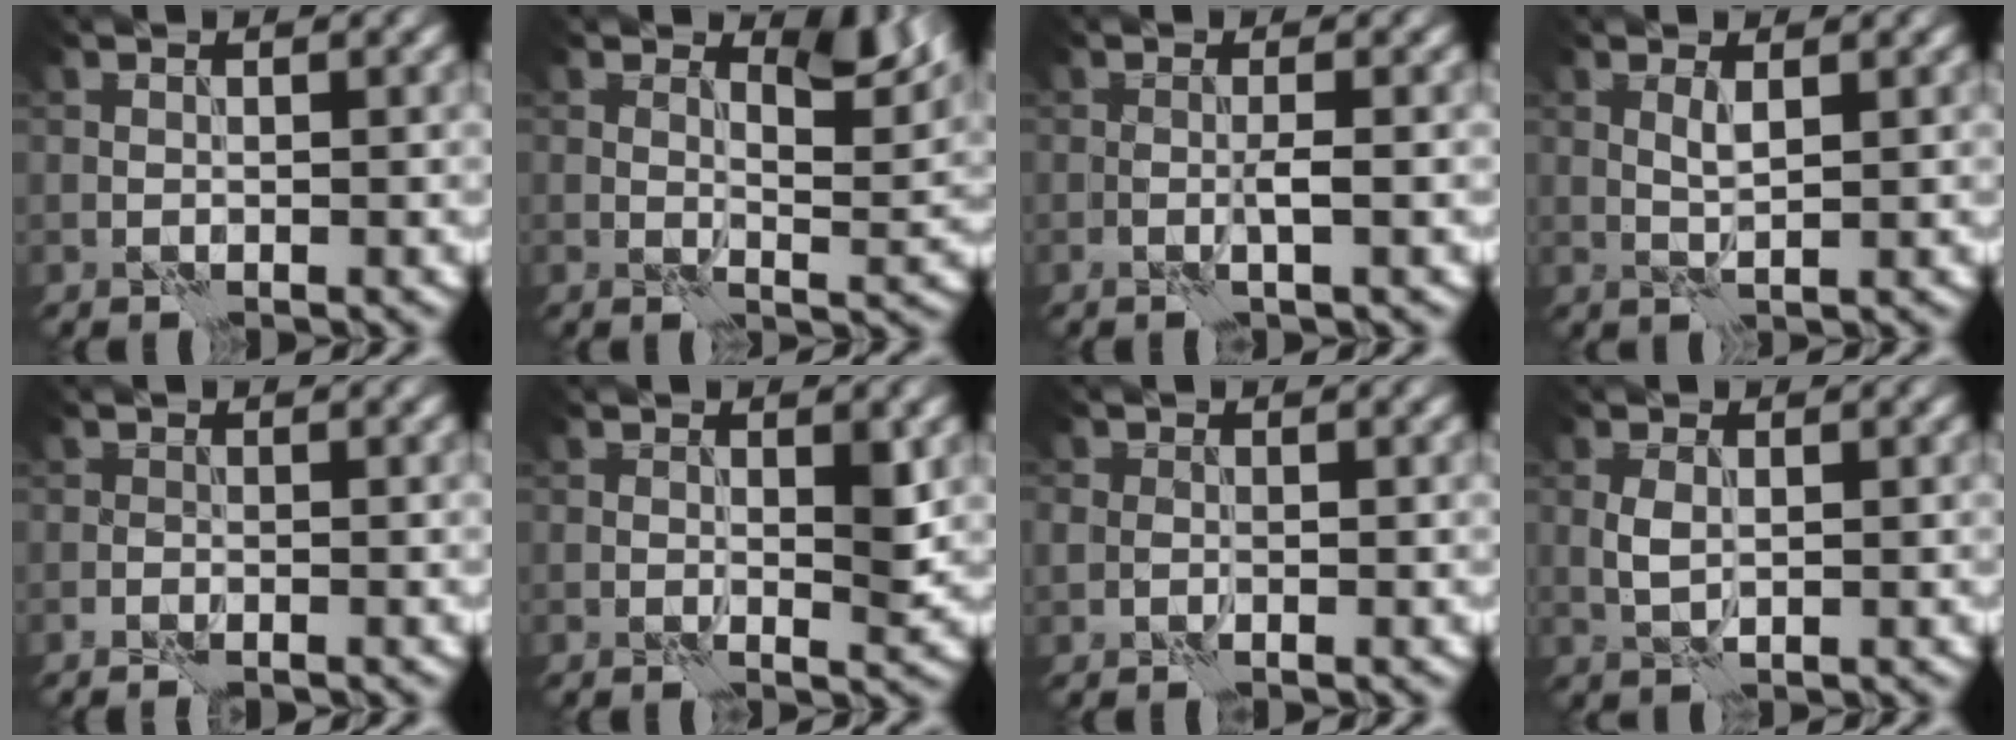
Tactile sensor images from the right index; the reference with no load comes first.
{"total": 3.7, "force": [2.2, 1.4, 2.7], "torque": [-0.041, -0.009, 0.032]}
{"total": 1.3, "force": [-0.3, 0.0, 1.2], "torque": [-0.025, 0.001, -0.008]}
{"total": 1.4, "force": [0.5, 0.2, 1.3], "torque": [-0.030, -0.001, 0.009]}
{"total": 0.8, "force": [-0.6, 0.3, 0.5], "torque": [-0.012, 0.000, -0.012]}
{"total": 2.2, "force": [0.2, 0.8, 2.0], "torque": [-0.026, -0.005, 0.002]}
{"total": 1.5, "force": [-0.1, 1.1, 0.9], "torque": [-0.017, -0.001, -0.002]}
{"total": 1.7, "force": [0.2, 0.9, 1.4], "torque": [-0.034, 0.000, 0.005]}